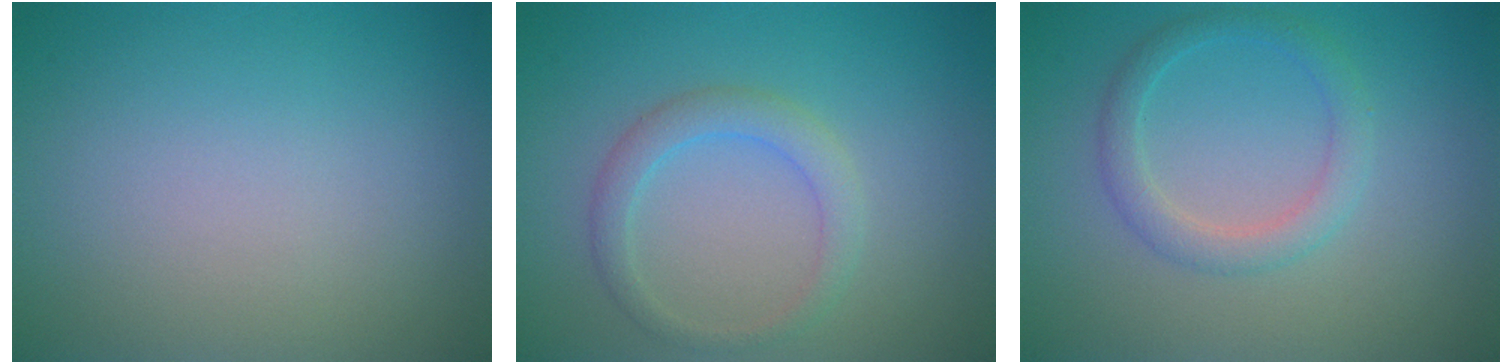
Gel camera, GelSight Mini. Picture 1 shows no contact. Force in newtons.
{"total": 2.4, "press": 2.4, "slide": 0.1}
{"total": 2.4, "press": 2.4, "slide": 0.1}